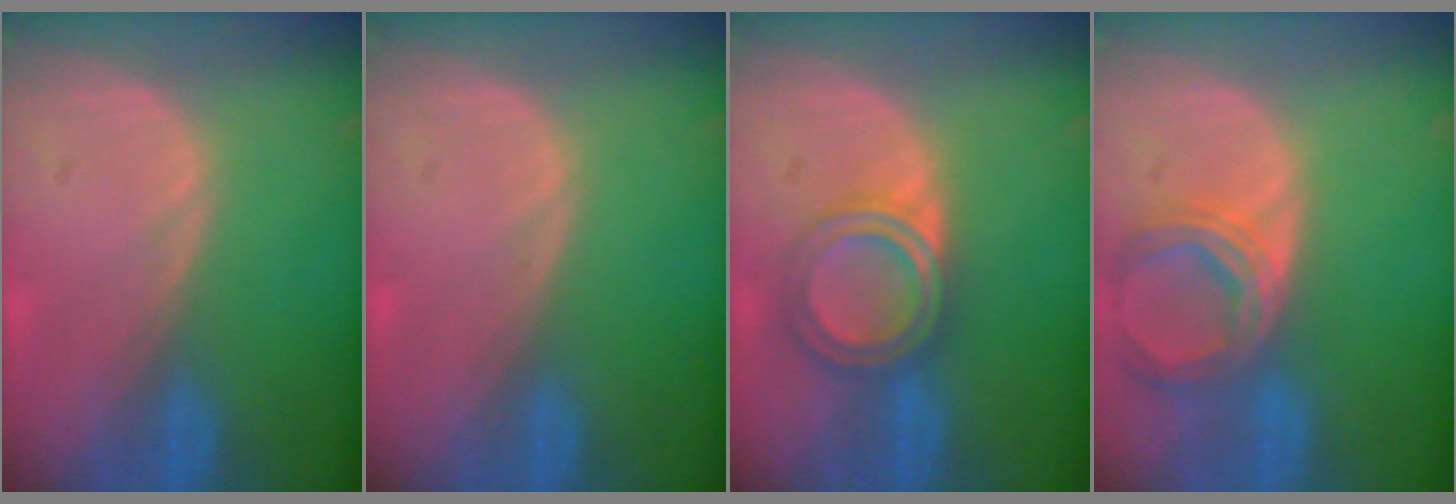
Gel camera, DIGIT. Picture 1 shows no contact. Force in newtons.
{"total": 0.0}
{"total": 5.3, "press": 5.3, "slide": 0.2}
{"total": 6.9, "press": 6.3, "slide": 2.8}